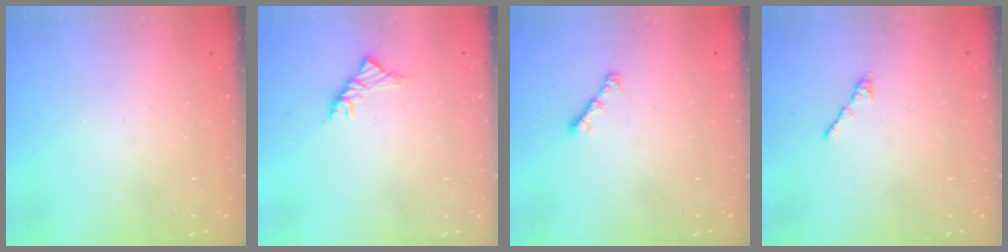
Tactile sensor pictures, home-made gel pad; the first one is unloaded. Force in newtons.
{"total": 3.5, "press": 3.4, "slide": 1.1}
{"total": 2.6, "press": 2.5, "slide": 0.7}
{"total": 2.7, "press": 2.6, "slide": 0.7}